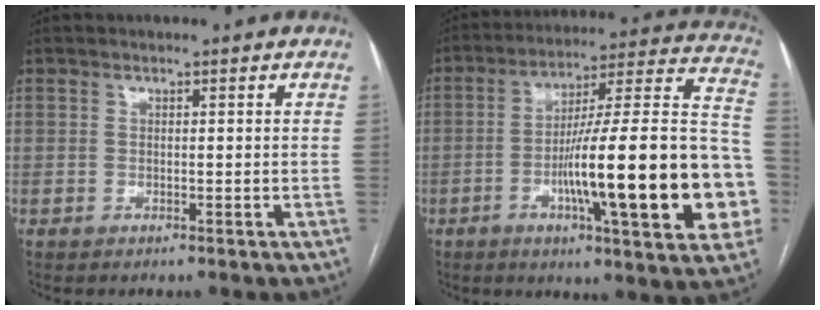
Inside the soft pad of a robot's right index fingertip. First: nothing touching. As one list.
[{"total": 27.0, "force": [-6.4, 2.8, 26.1], "torque": [-0.307, 0.013, -0.097]}]